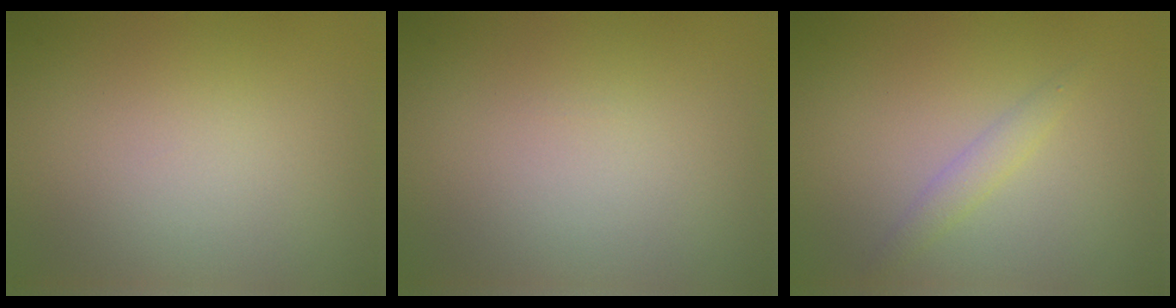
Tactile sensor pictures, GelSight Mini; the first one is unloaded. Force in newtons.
{"total": 0.0}
{"total": 1.4, "press": 1.4, "slide": 0.1}